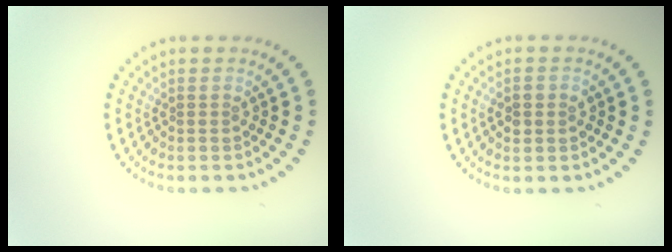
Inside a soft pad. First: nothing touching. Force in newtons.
{"total": 1.2, "press": 1.2, "slide": 0.1}